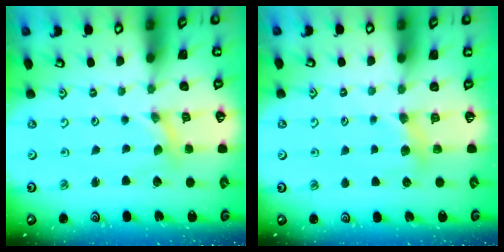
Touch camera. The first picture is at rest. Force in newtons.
{"total": 4.6, "press": 4.6, "slide": 0.5}